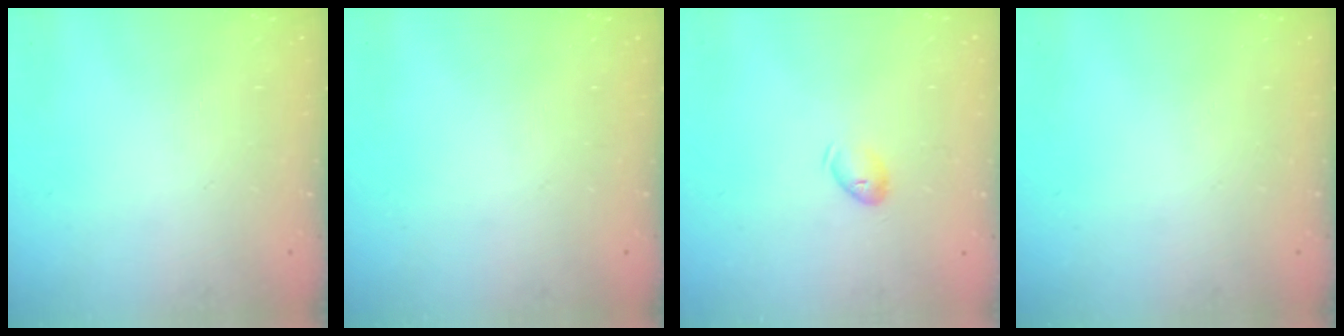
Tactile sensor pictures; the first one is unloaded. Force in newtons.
{"total": 0.0}
{"total": 5.7, "press": 5.6, "slide": 1.1}
{"total": 0.0}